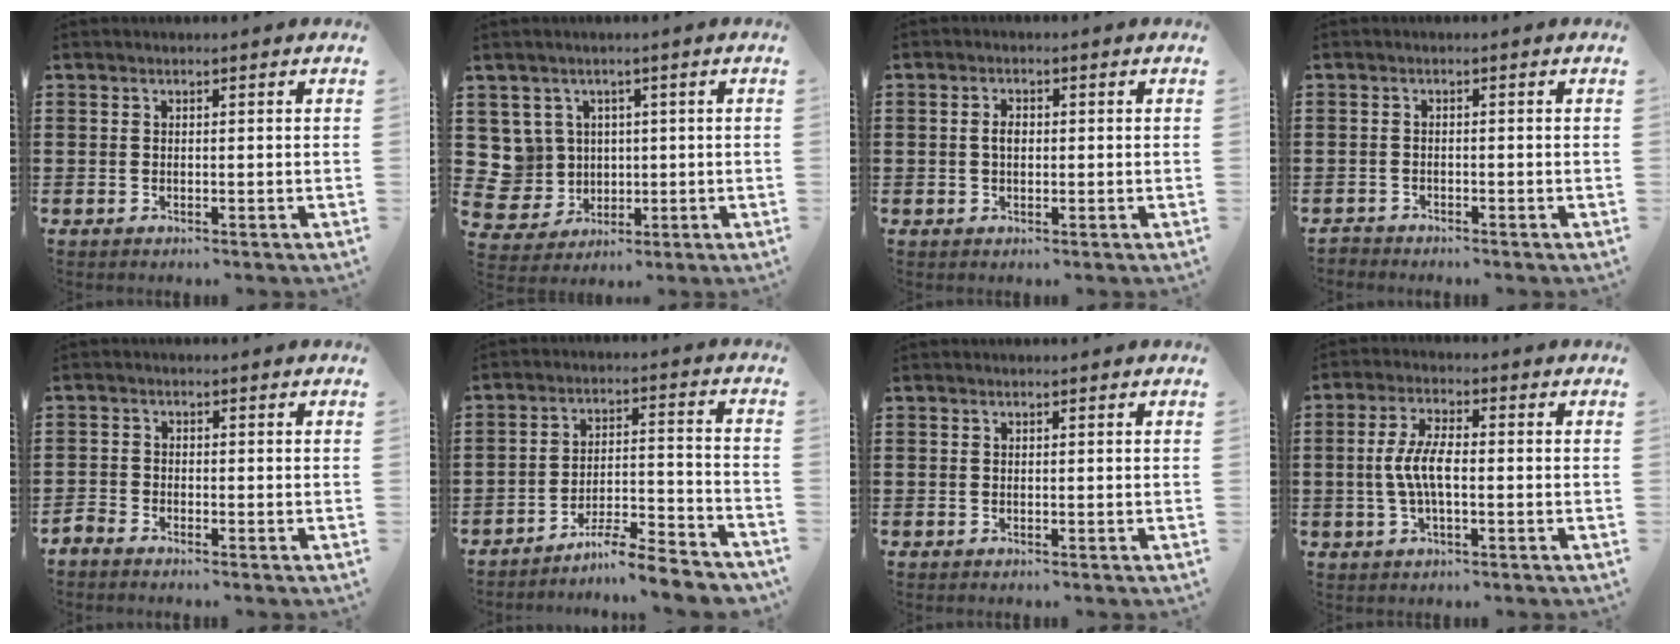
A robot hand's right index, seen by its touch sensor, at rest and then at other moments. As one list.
[{"total": 5.8, "force": [1.2, 5.7, 0.5], "torque": [-0.058, 0.001, 0.025]}, {"total": 1.9, "force": [0.1, 1.0, 1.6], "torque": [-0.032, 0.006, -0.001]}, {"total": 1.4, "force": [-1.4, 0.0, -0.2], "torque": [0.000, 0.001, -0.031]}, {"total": 1.6, "force": [-1.6, 0.2, 0.0], "torque": [-0.006, 0.002, -0.034]}, {"total": 6.9, "force": [-6.5, -0.1, 2.3], "torque": [-0.032, 0.001, -0.125]}, {"total": 0.0}, {"total": 5.9, "force": [-0.7, 2.1, 5.5], "torque": [-0.124, -0.004, -0.021]}]